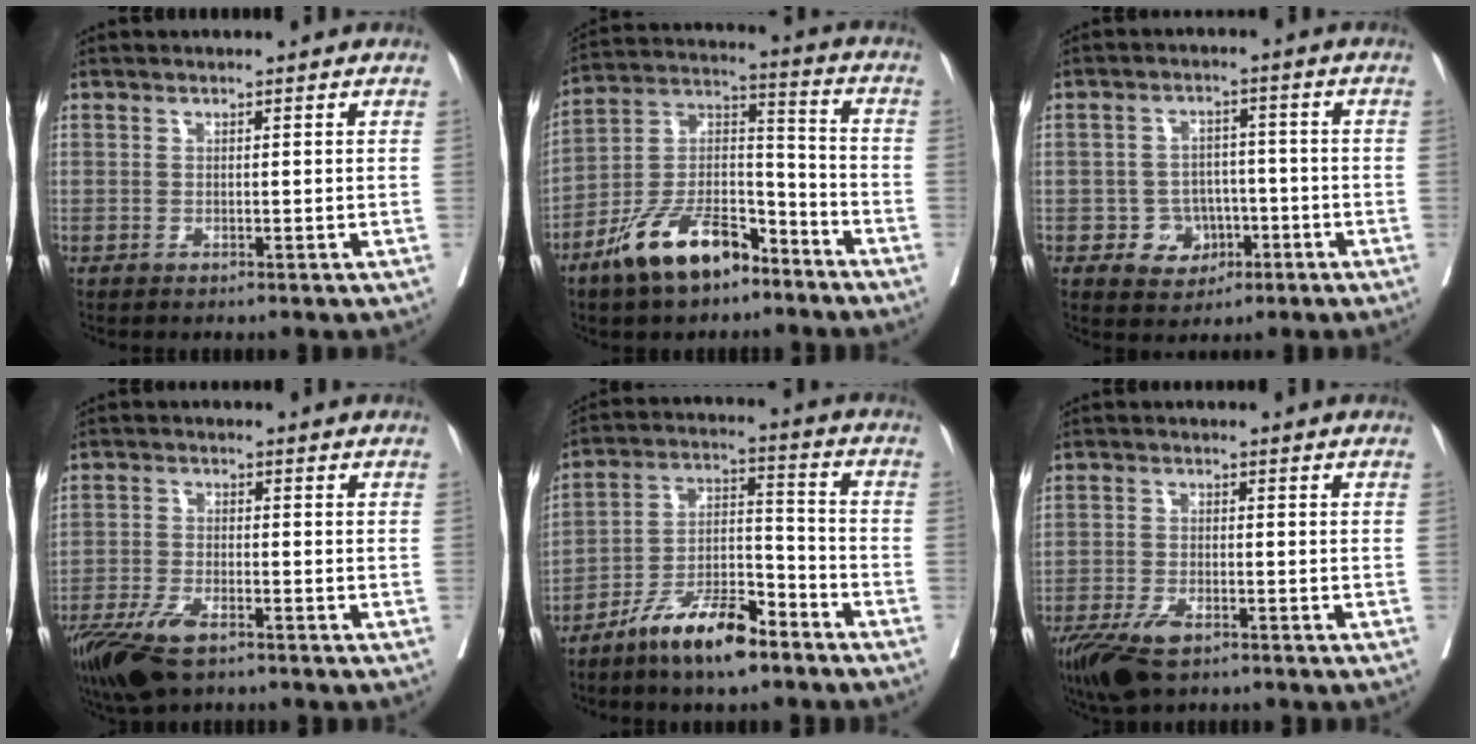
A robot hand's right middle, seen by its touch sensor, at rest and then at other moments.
{"total": 13.8, "force": [-9.4, 5.5, 8.4], "torque": [-0.159, 0.015, -0.174]}
{"total": 5.5, "force": [-2.1, 4.7, 1.8], "torque": [-0.018, 0.012, -0.023]}
{"total": 9.2, "force": [-6.4, 3.0, 5.9], "torque": [-0.111, -0.017, -0.115]}
{"total": 11.9, "force": [-8.6, 3.0, 7.7], "torque": [-0.140, 0.004, -0.159]}
{"total": 7.4, "force": [-5.0, 2.7, 4.7], "torque": [-0.088, -0.012, -0.091]}